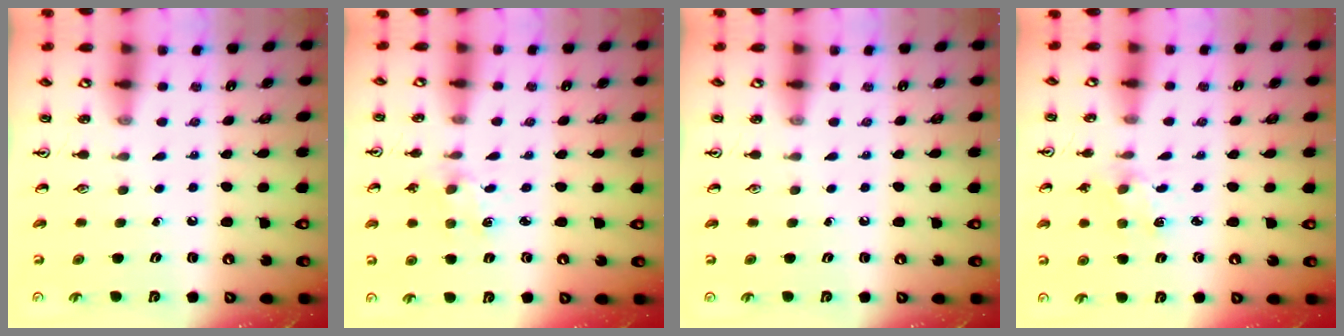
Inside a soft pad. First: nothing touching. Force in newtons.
{"total": 2.0, "press": 2.0, "slide": 0.3}
{"total": 0.0}
{"total": 2.0, "press": 2.0, "slide": 0.4}